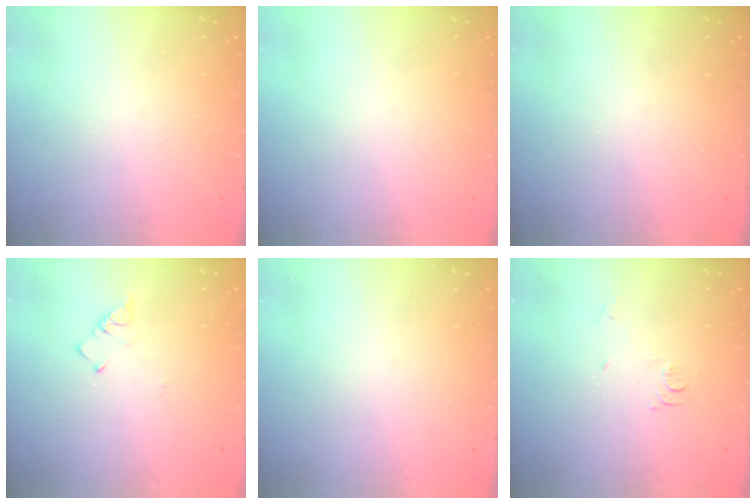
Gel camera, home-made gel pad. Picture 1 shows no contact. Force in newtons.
{"total": 0.0}
{"total": 0.0}
{"total": 2.6, "press": 2.6, "slide": 0.5}
{"total": 0.0}
{"total": 5.7, "press": 5.7, "slide": 0.6}